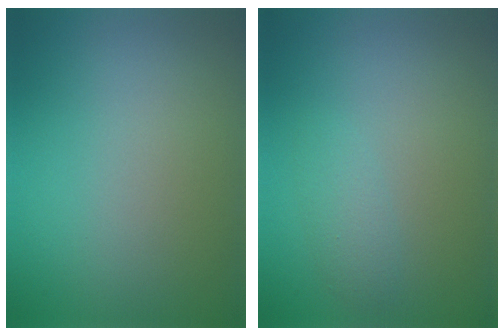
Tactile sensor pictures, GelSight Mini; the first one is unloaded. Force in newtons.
{"total": 1.3, "press": 1.3, "slide": 0.1}